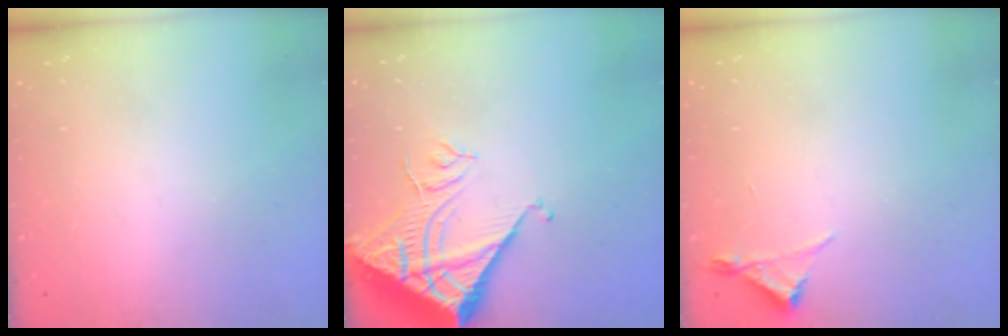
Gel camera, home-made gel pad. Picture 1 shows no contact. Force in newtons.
{"total": 11.6, "press": 11.5, "slide": 1.4}
{"total": 4.2, "press": 4.1, "slide": 0.5}